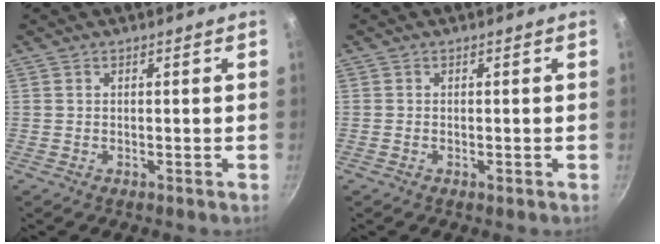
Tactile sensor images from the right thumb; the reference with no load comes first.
{"total": 0.6, "force": [-0.3, 0.3, 0.4], "torque": [-0.008, 0.001, -0.007]}